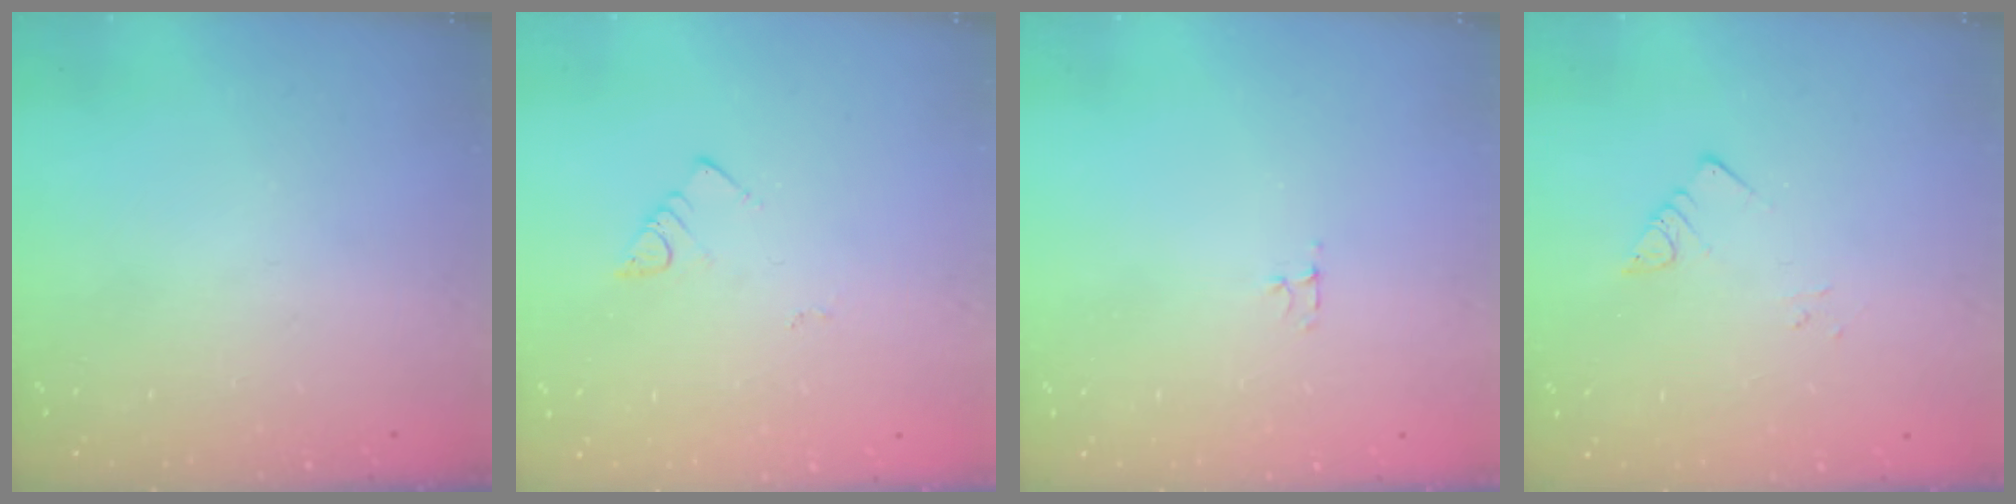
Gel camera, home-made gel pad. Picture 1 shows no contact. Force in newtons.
{"total": 2.7, "press": 2.7, "slide": 0.6}
{"total": 3.1, "press": 3.0, "slide": 0.4}
{"total": 2.8, "press": 2.8, "slide": 0.2}